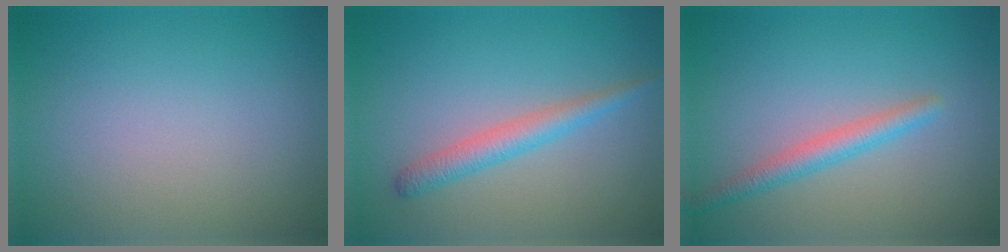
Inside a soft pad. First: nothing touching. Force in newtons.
{"total": 2.5, "press": 2.5, "slide": 0.0}
{"total": 2.4, "press": 2.4, "slide": 0.1}